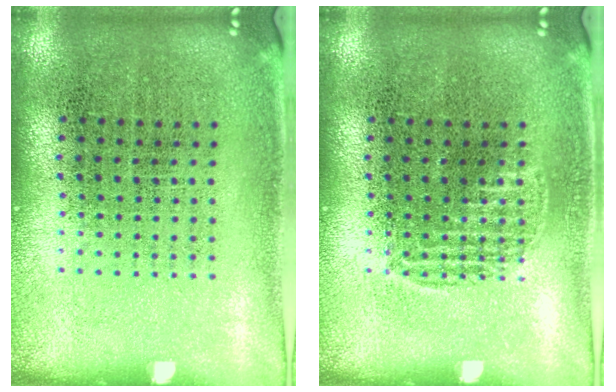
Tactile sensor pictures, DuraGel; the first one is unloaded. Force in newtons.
{"total": 0.9, "press": 0.8, "slide": 0.2}